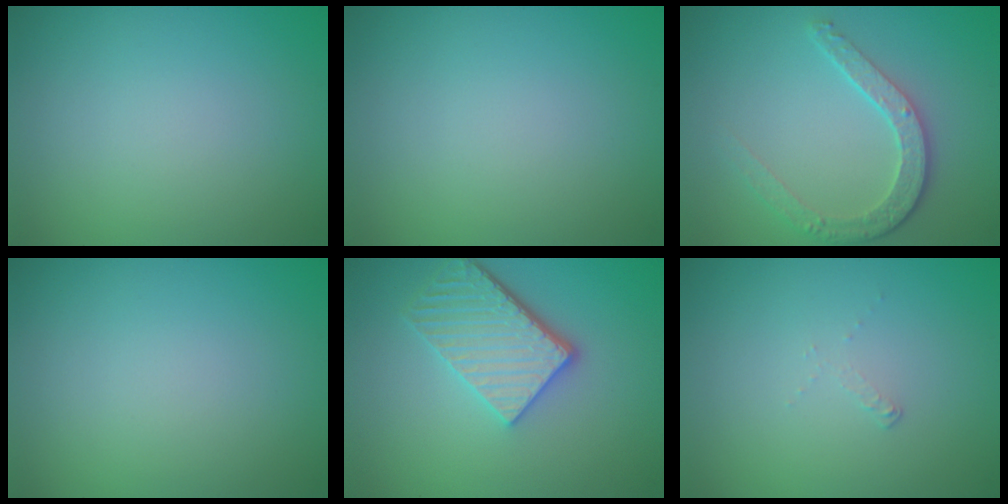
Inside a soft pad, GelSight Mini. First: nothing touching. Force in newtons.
{"total": 0.0}
{"total": 3.6, "press": 3.0, "slide": 2.1}
{"total": 0.0}
{"total": 4.5, "press": 3.6, "slide": 2.6}
{"total": 0.6, "press": 0.2, "slide": 0.6}